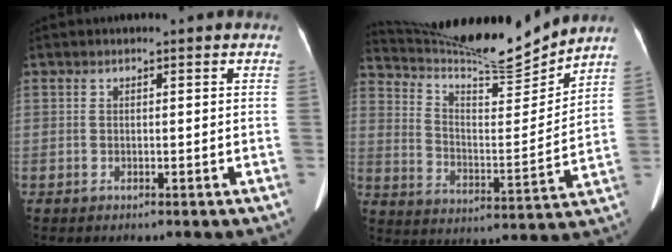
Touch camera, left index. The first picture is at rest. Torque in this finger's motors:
{"motor_torque": [0.56, -1.03, 0.01, 0.04]}